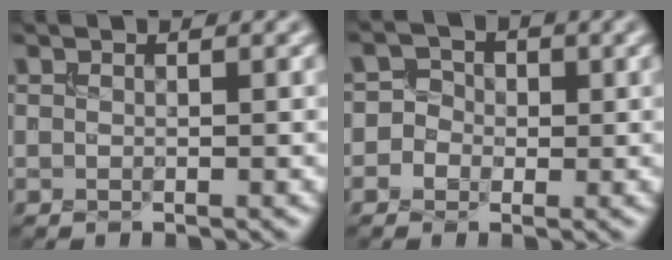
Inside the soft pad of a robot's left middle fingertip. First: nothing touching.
{"total": 2.6, "force": [-0.5, 2.5, 0.6], "torque": [0.012, 0.014, -0.029]}